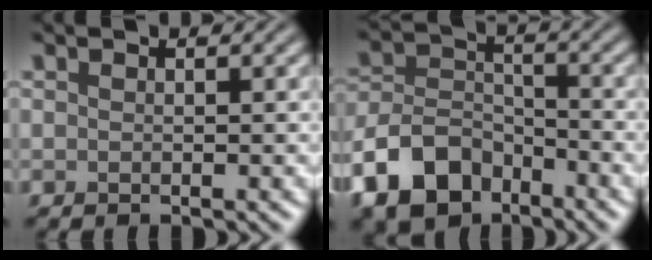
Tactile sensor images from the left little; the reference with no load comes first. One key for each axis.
{"total": 7.1, "fx": -4.6, "fy": 4.4, "fz": 3.3, "tx": -0.060, "ty": 0.002, "tz": -0.103}